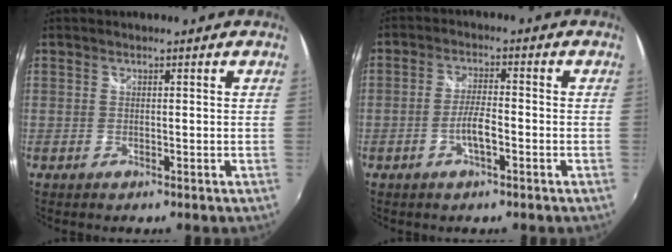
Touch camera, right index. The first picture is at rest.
{"total": 4.2, "force": [-2.0, 0.8, 3.7], "torque": [-0.076, 0.002, -0.035]}